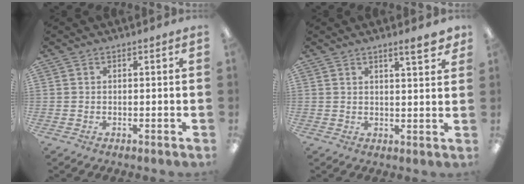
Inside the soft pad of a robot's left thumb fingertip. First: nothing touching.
{"total": 5.0, "force": [3.7, 0.9, 3.2], "torque": [-0.038, -0.023, 0.057]}